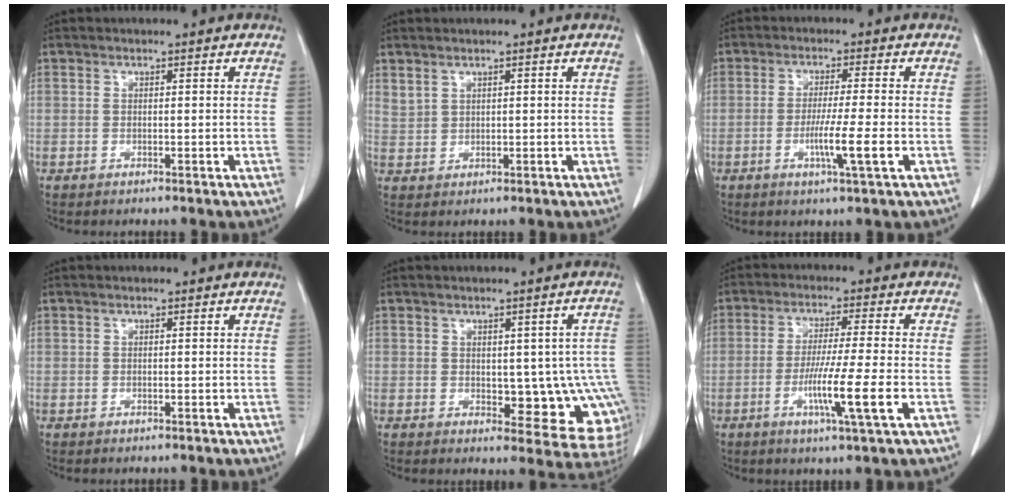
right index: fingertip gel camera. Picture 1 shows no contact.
{"total": 1.9, "force": [1.7, 0.7, 0.5], "torque": [-0.009, 0.002, 0.038]}
{"total": 6.2, "force": [-1.8, -0.7, 5.9], "torque": [-0.104, -0.013, -0.033]}
{"total": 0.0}
{"total": 10.8, "force": [-1.2, 5.0, 9.4], "torque": [-0.085, 0.012, 0.000]}
{"total": 9.2, "force": [-2.9, -0.9, 8.7], "torque": [-0.157, -0.020, -0.052]}